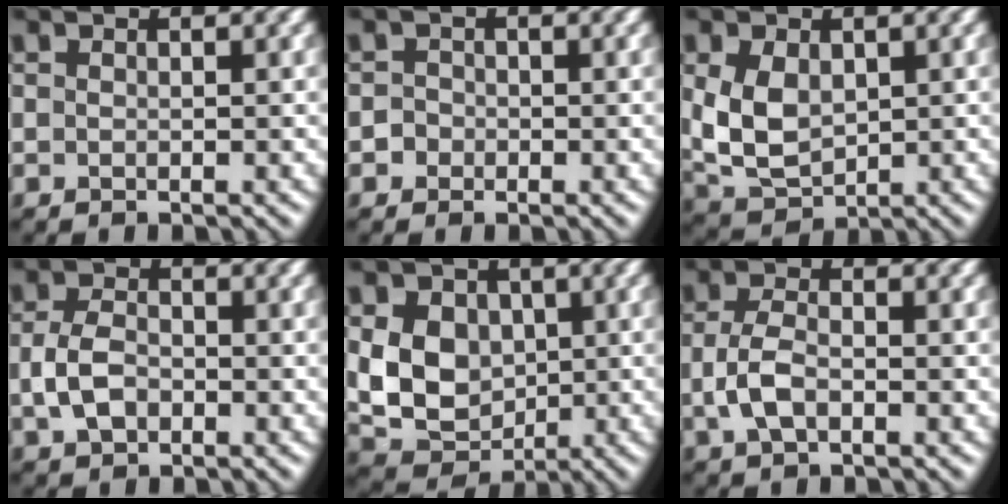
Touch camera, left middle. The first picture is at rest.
{"total": 1.2, "force": [-0.3, 1.1, 0.2], "torque": [0.009, 0.000, -0.013]}
{"total": 5.2, "force": [0.6, 3.6, 3.7], "torque": [-0.084, -0.002, 0.016]}
{"total": 3.5, "force": [-0.7, 2.5, 2.4], "torque": [-0.052, 0.001, -0.017]}
{"total": 7.2, "force": [0.6, 5.7, 4.4], "torque": [-0.092, -0.004, 0.006]}
{"total": 3.1, "force": [-0.7, 1.8, 2.5], "torque": [-0.055, 0.002, -0.018]}